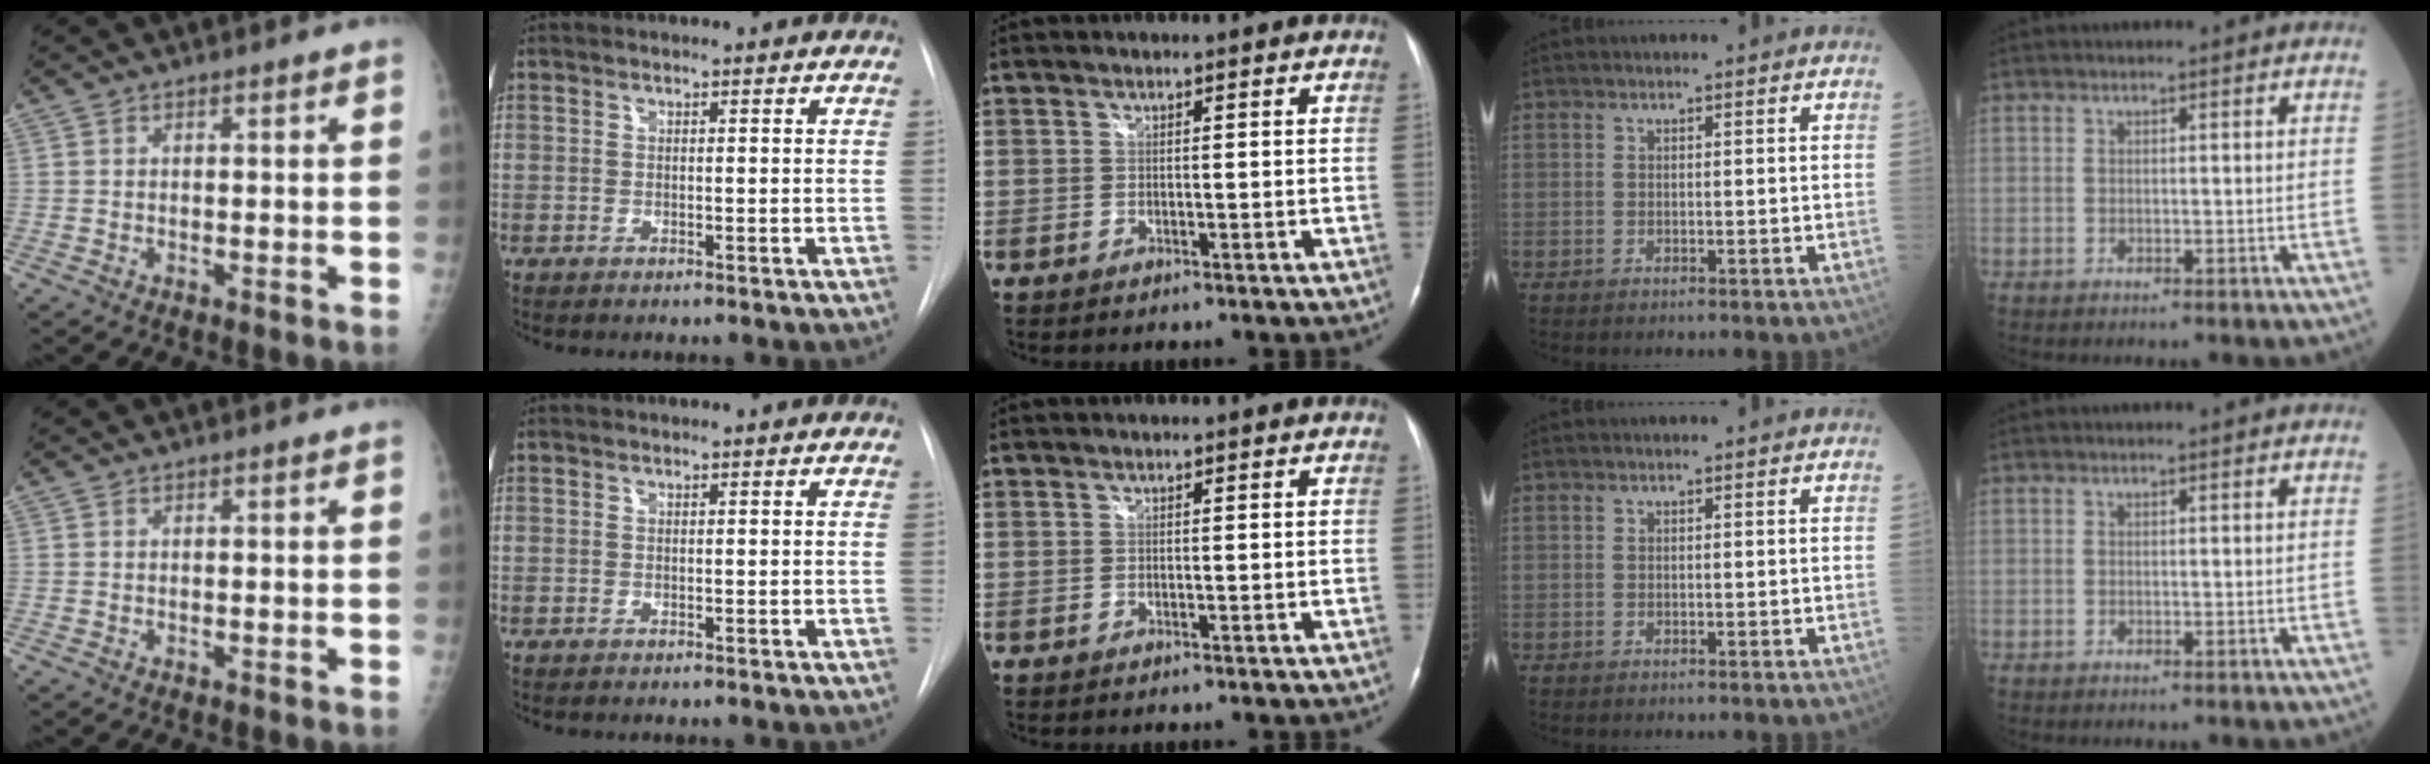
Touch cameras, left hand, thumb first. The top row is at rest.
{}